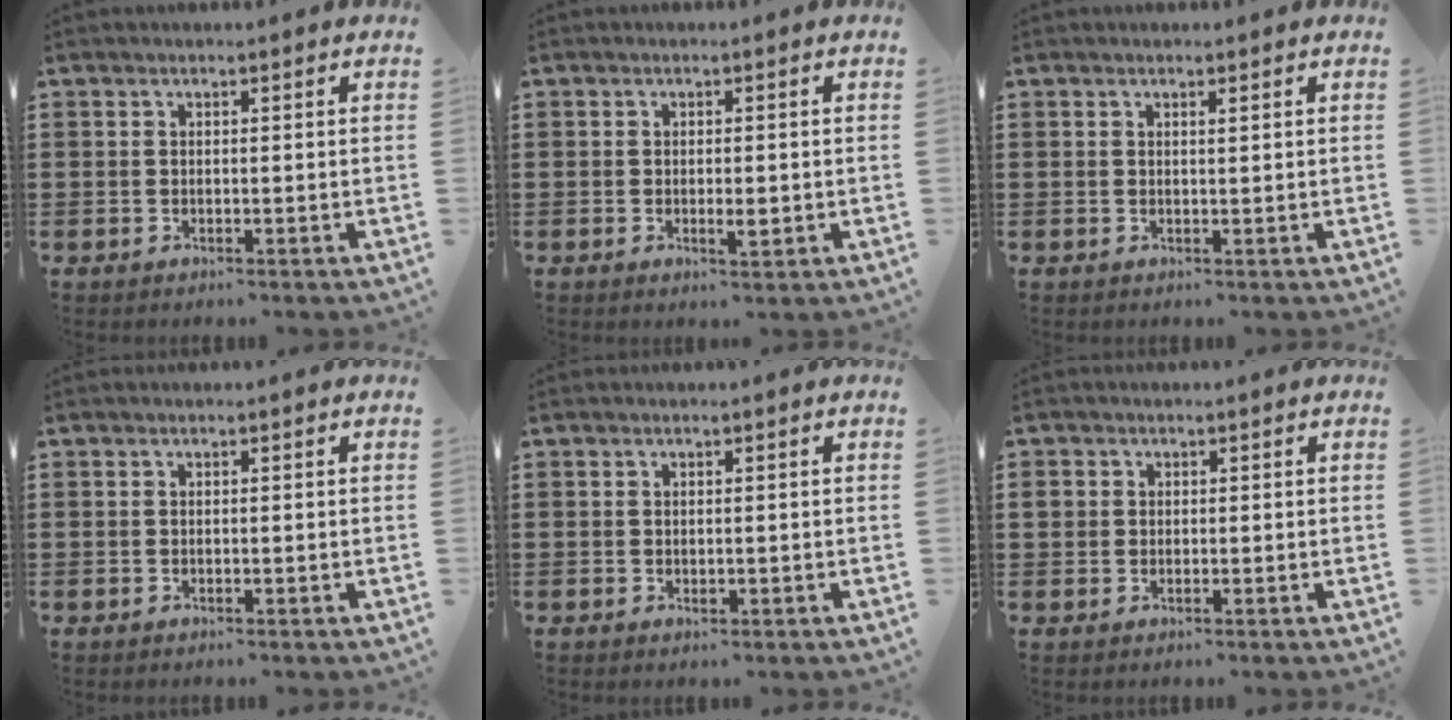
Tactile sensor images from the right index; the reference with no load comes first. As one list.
[{"total": 1.9, "force": [-0.2, 0.5, 1.8], "torque": [-0.033, -0.002, -0.004]}, {"total": 0.6, "force": [0.3, 0.1, 0.5], "torque": [-0.011, -0.001, 0.006]}, {"total": 0.0}, {"total": 0.6, "force": [0.0, 0.5, 0.3], "torque": [-0.007, 0.002, 0.001]}, {"total": 1.5, "force": [0.4, 1.4, 0.4], "torque": [-0.013, 0.007, 0.007]}]